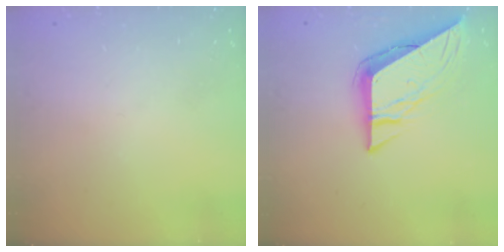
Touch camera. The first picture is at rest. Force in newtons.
{"total": 9.4, "press": 9.3, "slide": 0.7}